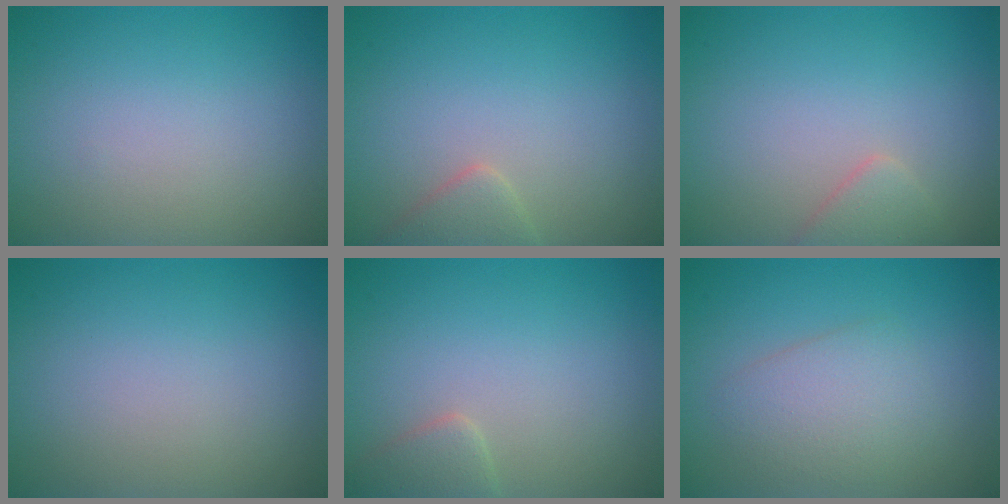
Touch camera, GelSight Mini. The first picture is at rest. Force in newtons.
{"total": 1.9, "press": 1.9, "slide": 0.1}
{"total": 1.7, "press": 1.7, "slide": 0.1}
{"total": 0.0}
{"total": 1.8, "press": 1.8, "slide": 0.1}
{"total": 3.0, "press": 3.0, "slide": 0.1}